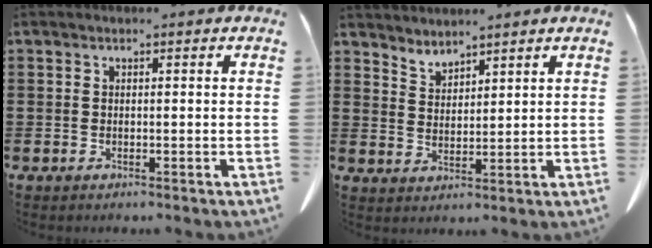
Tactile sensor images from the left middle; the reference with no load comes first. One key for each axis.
{"total": 3.0, "fx": 3.0, "fy": 0.2, "fz": -0.2, "tx": -0.005, "ty": -0.012, "tz": 0.058}